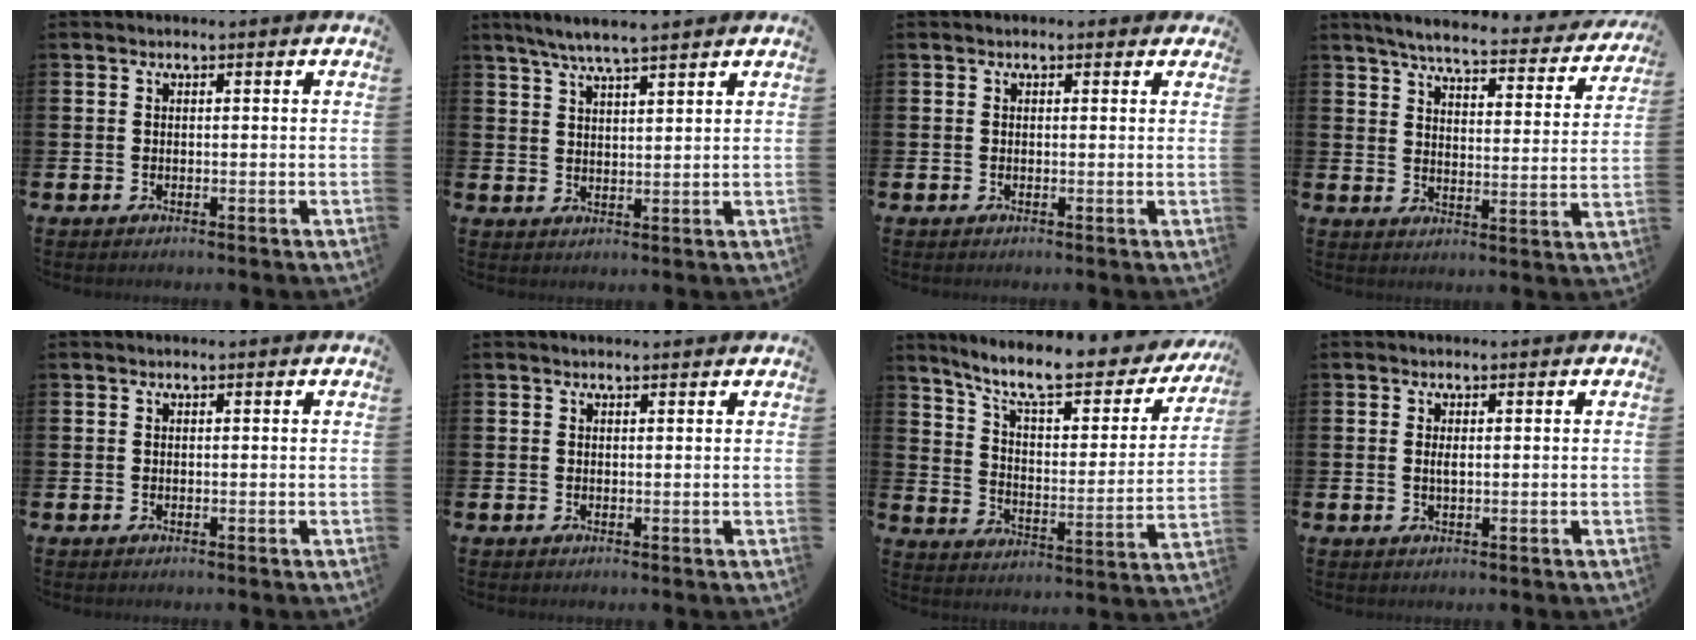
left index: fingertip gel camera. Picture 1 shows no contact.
{"total": 5.4, "force": [4.9, 0.2, 2.2], "torque": [-0.047, -0.014, 0.086]}
{"total": 0.6, "force": [0.3, 0.5, 0.2], "torque": [0.002, 0.005, 0.003]}
{"total": 5.4, "force": [5.0, 0.7, 2.0], "torque": [-0.052, -0.038, 0.078]}
{"total": 0.0}
{"total": 0.6, "force": [0.6, 0.1, 0.1], "torque": [0.011, -0.004, 0.008]}
{"total": 9.5, "force": [7.9, 2.2, 4.8], "torque": [-0.110, -0.054, 0.128]}
{"total": 1.1, "force": [0.2, 0.3, 1.1], "torque": [-0.026, 0.003, 0.004]}